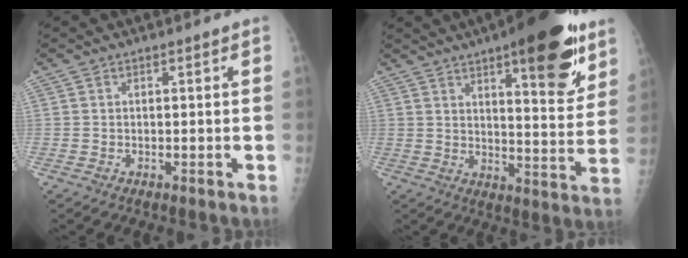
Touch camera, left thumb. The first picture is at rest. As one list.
[{"total": 19.2, "force": [11.0, 5.9, 14.6], "torque": [-0.166, -0.053, 0.153]}]